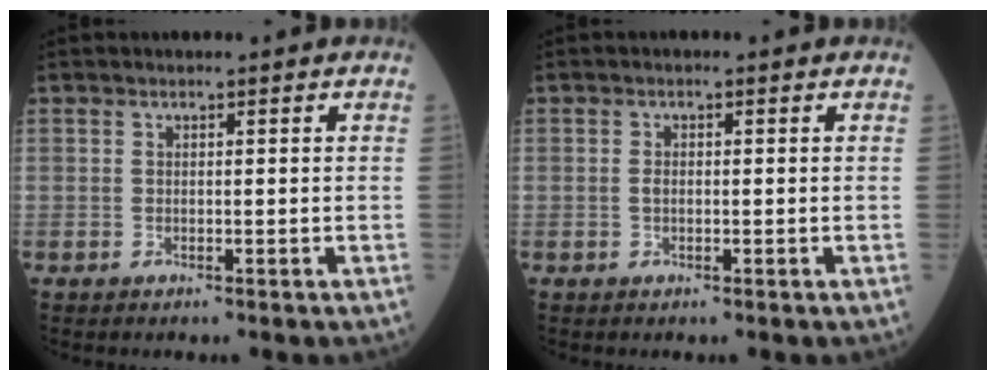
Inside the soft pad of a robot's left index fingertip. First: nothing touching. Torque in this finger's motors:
{"motor_torque": [0.21, 0.09, 0.08, 0.01]}